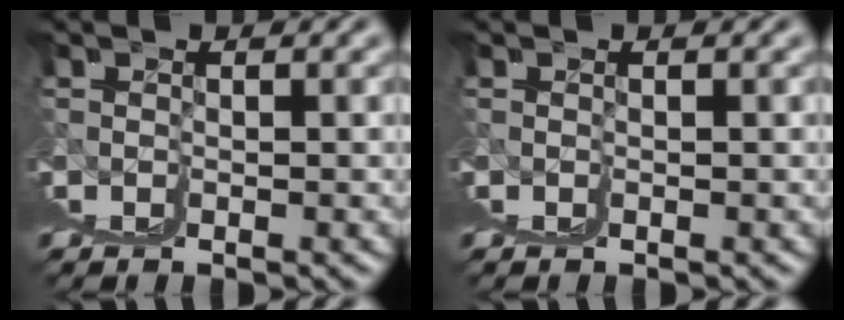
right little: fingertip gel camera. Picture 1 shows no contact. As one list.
[{"total": 0.0}]